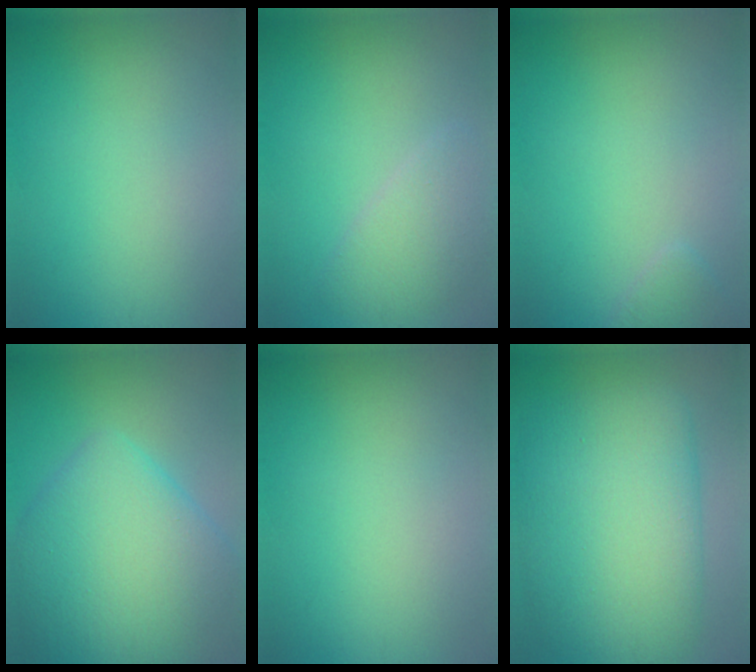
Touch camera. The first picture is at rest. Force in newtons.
{"total": 2.7, "press": 2.7, "slide": 0.2}
{"total": 1.0, "press": 1.0, "slide": 0.0}
{"total": 9.5, "press": 9.5, "slide": 0.4}
{"total": 0.0}
{"total": 10.1, "press": 10.0, "slide": 0.7}